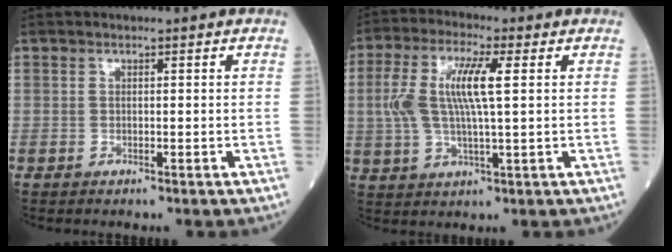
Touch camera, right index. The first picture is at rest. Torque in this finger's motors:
{"motor_torque": [0.35, 0.00, 0.27, 0.20]}